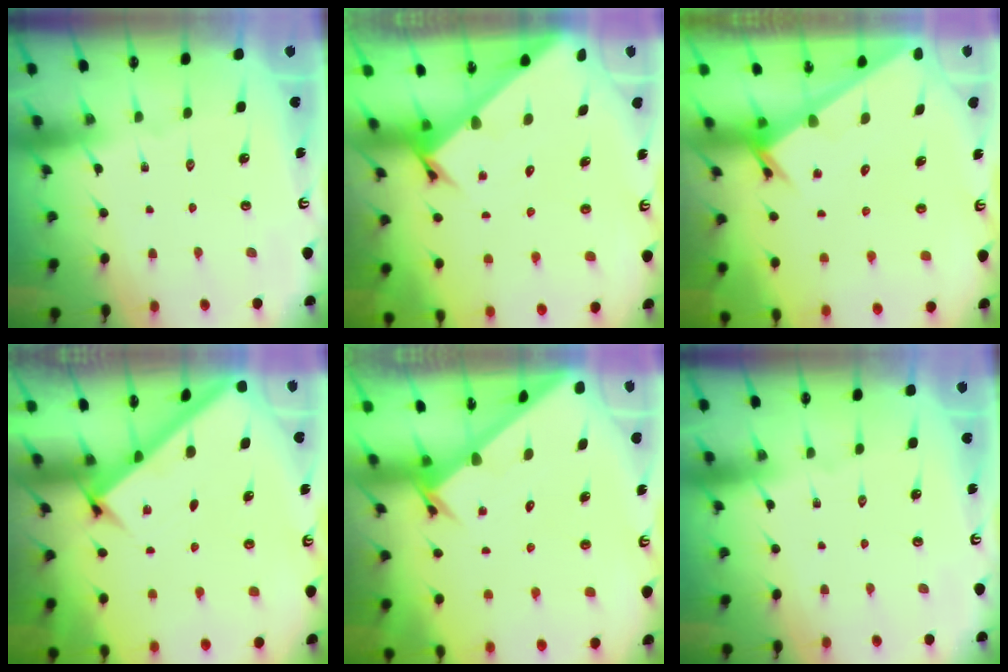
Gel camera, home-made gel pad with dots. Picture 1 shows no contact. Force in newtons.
{"total": 2.6, "press": 2.6, "slide": 0.2}
{"total": 2.4, "press": 2.4, "slide": 0.1}
{"total": 2.6, "press": 2.6, "slide": 0.3}
{"total": 2.4, "press": 2.4, "slide": 0.2}
{"total": 0.0}